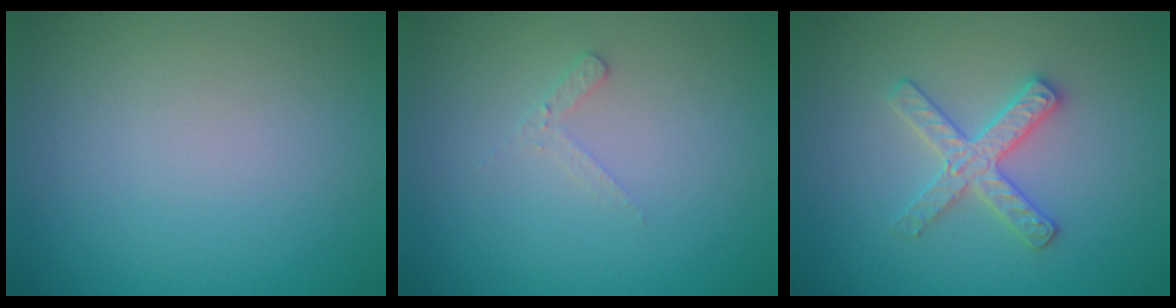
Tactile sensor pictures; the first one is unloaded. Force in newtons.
{"total": 1.2, "press": 1.1, "slide": 0.3}
{"total": 2.8, "press": 2.8, "slide": 0.3}